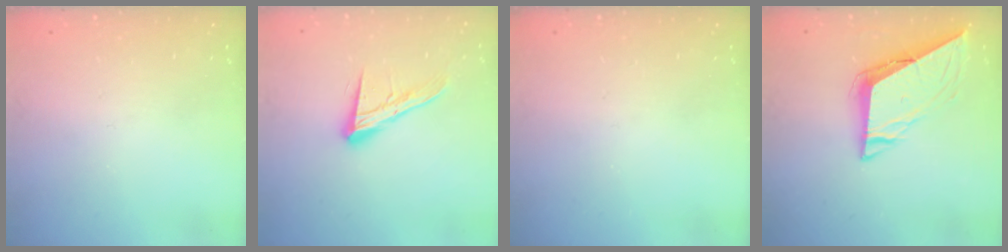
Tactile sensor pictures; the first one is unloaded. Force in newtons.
{"total": 13.4, "press": 13.3, "slide": 1.1}
{"total": 0.0}
{"total": 8.0, "press": 8.0, "slide": 0.5}